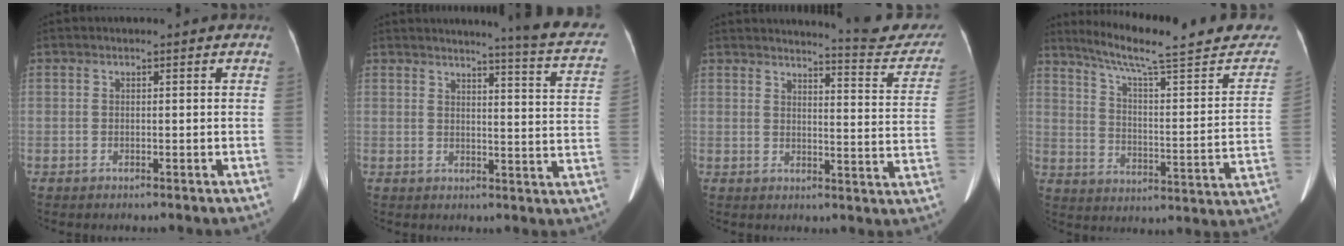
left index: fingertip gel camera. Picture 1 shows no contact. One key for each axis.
{"total": 13.5, "fx": 11.9, "fy": -0.1, "fz": 6.2, "tx": -0.068, "ty": -0.060, "tz": 0.112}
{"total": 13.4, "fx": 13.1, "fy": 0.6, "fz": 2.7, "tx": -0.019, "ty": -0.077, "tz": 0.134}
{"total": 24.7, "fx": 21.5, "fy": 2.0, "fz": 12.1, "tx": -0.174, "ty": -0.045, "tz": 0.282}